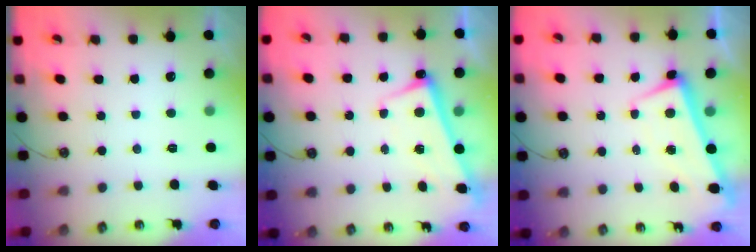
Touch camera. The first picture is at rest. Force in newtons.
{"total": 2.6, "press": 2.5, "slide": 0.8}
{"total": 1.5, "press": 0.5, "slide": 1.4}